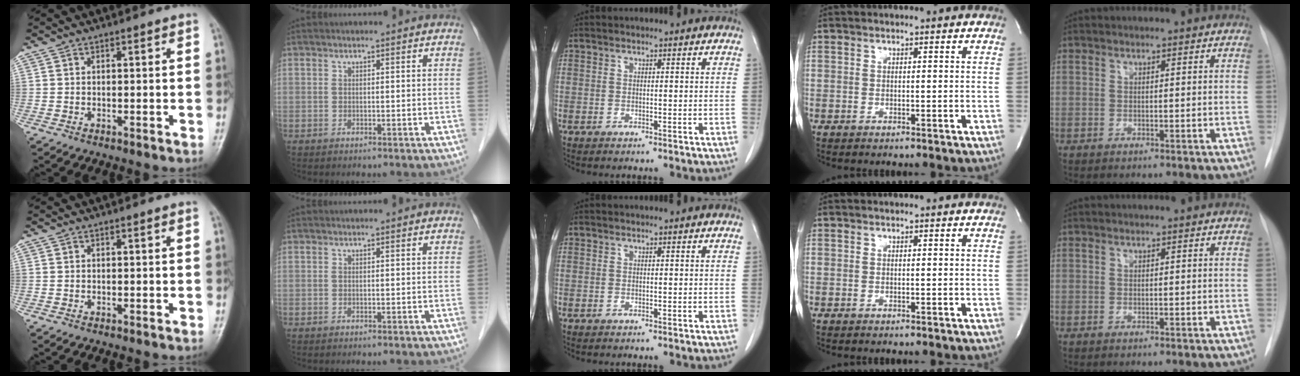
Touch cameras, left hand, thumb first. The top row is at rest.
{}